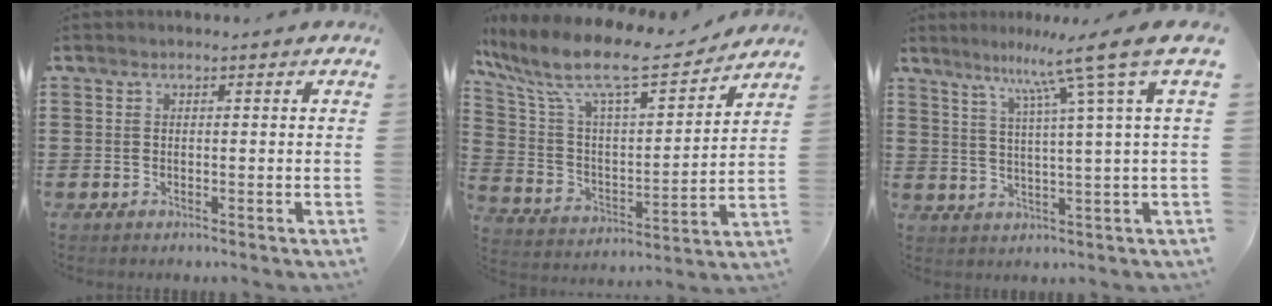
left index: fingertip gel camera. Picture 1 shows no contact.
{"total": 11.3, "force": [9.0, 2.2, 6.5], "torque": [-0.170, -0.057, 0.148]}
{"total": 9.1, "force": [5.2, -2.0, 7.1], "torque": [-0.138, -0.024, 0.073]}